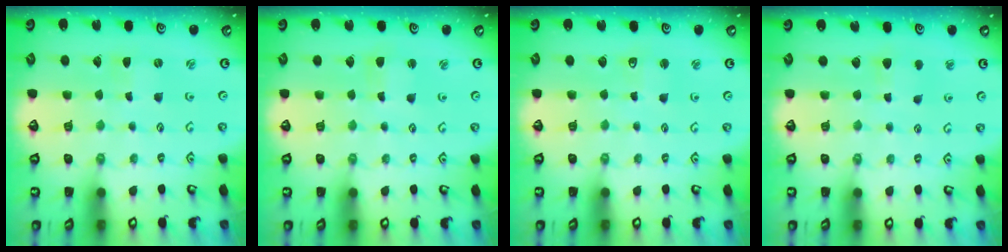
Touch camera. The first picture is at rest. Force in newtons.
{"total": 2.2, "press": 2.2, "slide": 0.3}
{"total": 4.0, "press": 3.9, "slide": 0.6}
{"total": 4.1, "press": 4.1, "slide": 0.8}